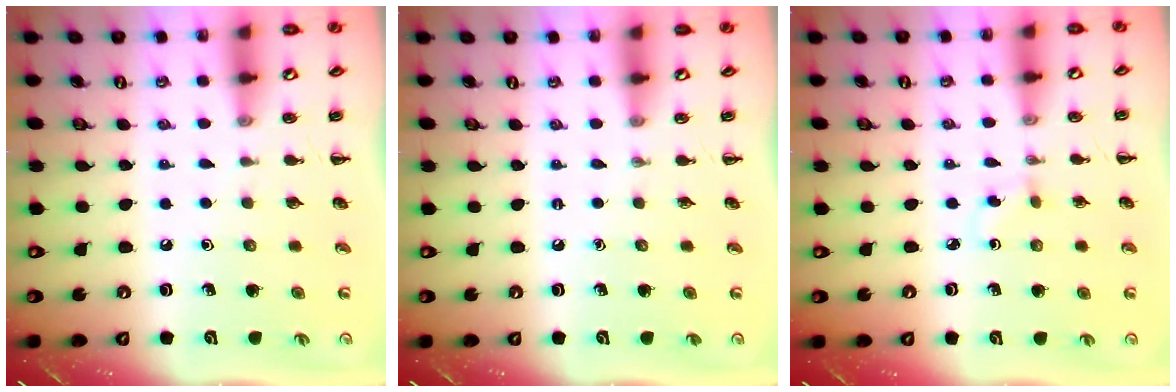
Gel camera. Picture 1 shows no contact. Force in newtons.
{"total": 0.0}
{"total": 1.8, "press": 1.6, "slide": 0.8}